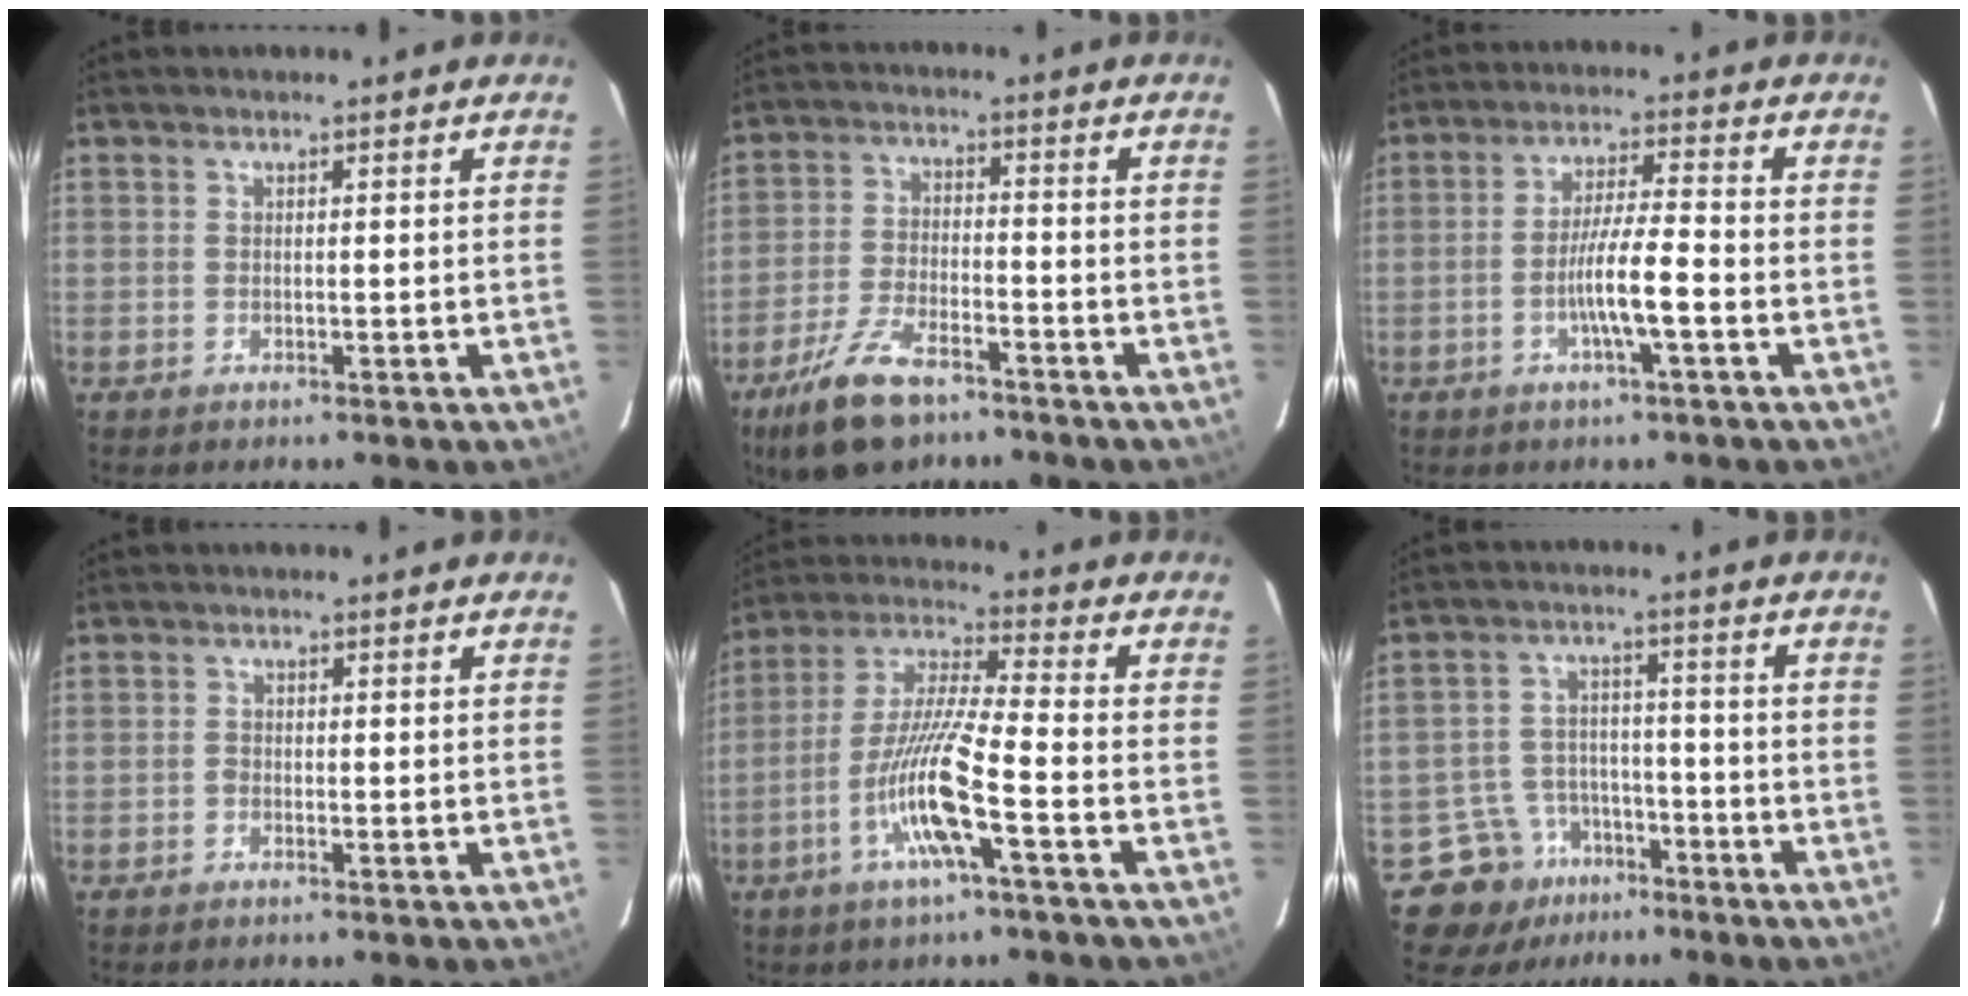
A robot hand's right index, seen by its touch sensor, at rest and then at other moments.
{"total": 10.2, "force": [-7.0, 3.5, 6.5], "torque": [-0.138, -0.013, -0.126]}
{"total": 7.3, "force": [-2.4, 0.1, 6.9], "torque": [-0.128, 0.002, -0.044]}
{"total": 0.6, "force": [-0.3, 0.4, 0.3], "torque": [-0.005, 0.002, -0.007]}
{"total": 12.3, "force": [-4.5, 0.1, 11.4], "torque": [-0.232, -0.001, -0.091]}
{"total": 8.7, "force": [-5.1, 7.0, 0.5], "torque": [-0.008, 0.035, -0.070]}